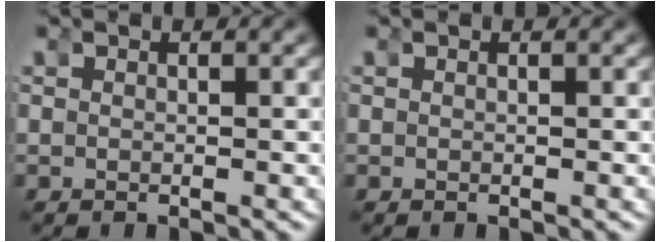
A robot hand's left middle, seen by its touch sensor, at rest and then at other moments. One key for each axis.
{"total": 0.0}